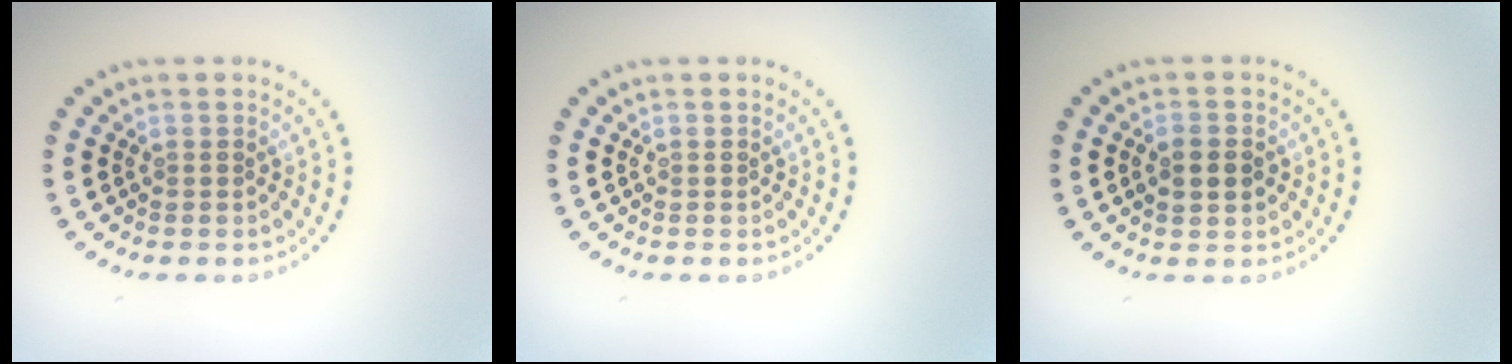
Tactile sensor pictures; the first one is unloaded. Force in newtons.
{"total": 0.0}
{"total": 3.0, "press": 3.0, "slide": 0.0}